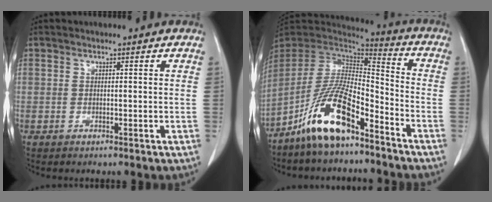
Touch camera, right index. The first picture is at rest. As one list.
[{"total": 14.2, "force": [-9.1, 3.5, 10.3], "torque": [-0.205, 0.005, -0.169]}]